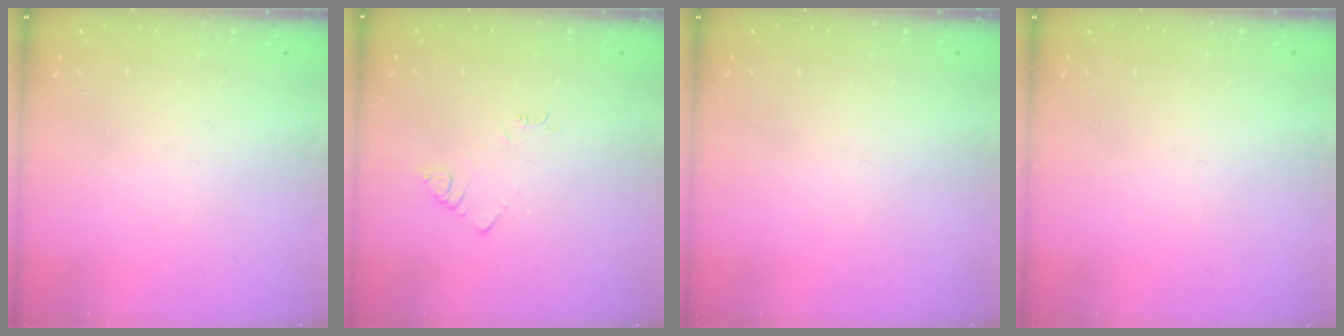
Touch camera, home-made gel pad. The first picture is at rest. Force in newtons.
{"total": 2.7, "press": 2.7, "slide": 0.4}
{"total": 0.0}
{"total": 0.0}